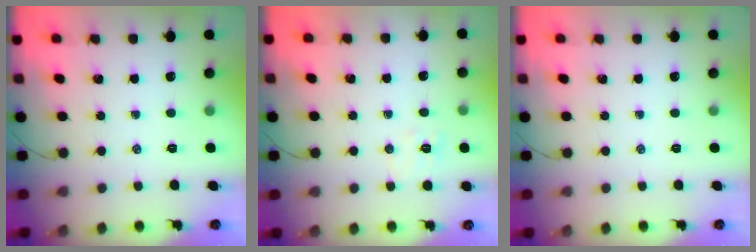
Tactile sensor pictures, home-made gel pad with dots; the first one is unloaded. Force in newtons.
{"total": 5.9, "press": 5.7, "slide": 1.5}
{"total": 0.0}